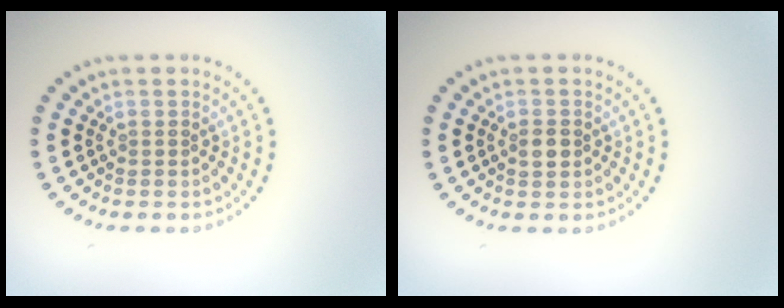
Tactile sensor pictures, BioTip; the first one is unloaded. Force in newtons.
{"total": 1.4, "press": 1.4, "slide": 0.2}